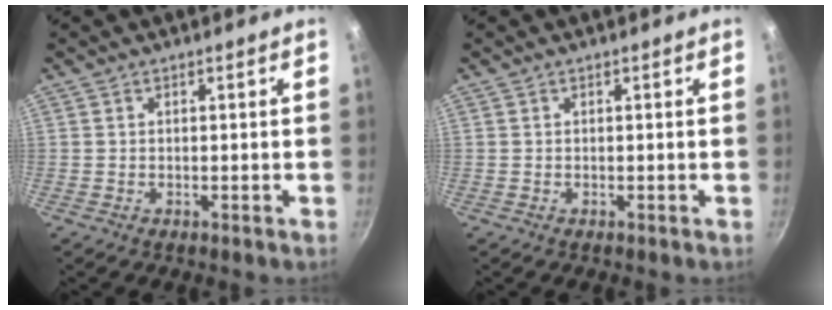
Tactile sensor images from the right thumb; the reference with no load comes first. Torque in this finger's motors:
{"motor_torque": [0.00, 0.00, 0.04, 0.04, 0.00]}